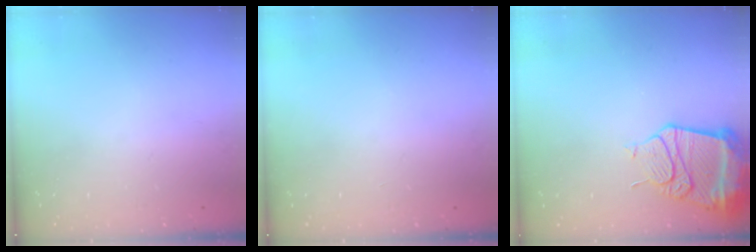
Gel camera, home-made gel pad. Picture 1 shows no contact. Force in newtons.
{"total": 0.0}
{"total": 14.5, "press": 14.4, "slide": 1.7}